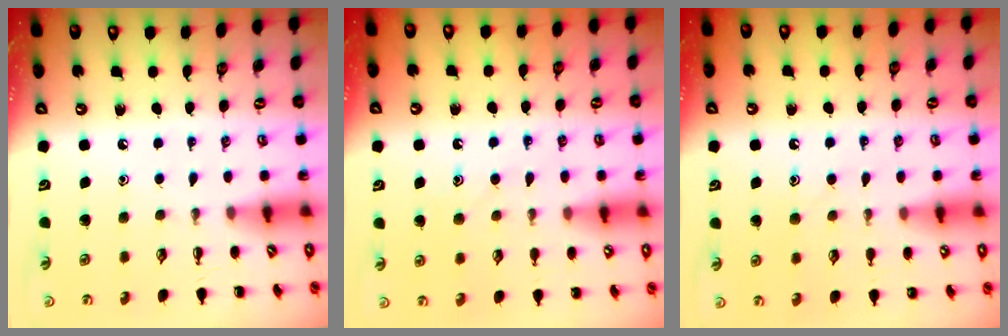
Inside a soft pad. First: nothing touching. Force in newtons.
{"total": 11.2, "press": 11.1, "slide": 1.0}
{"total": 8.1, "press": 8.0, "slide": 1.1}